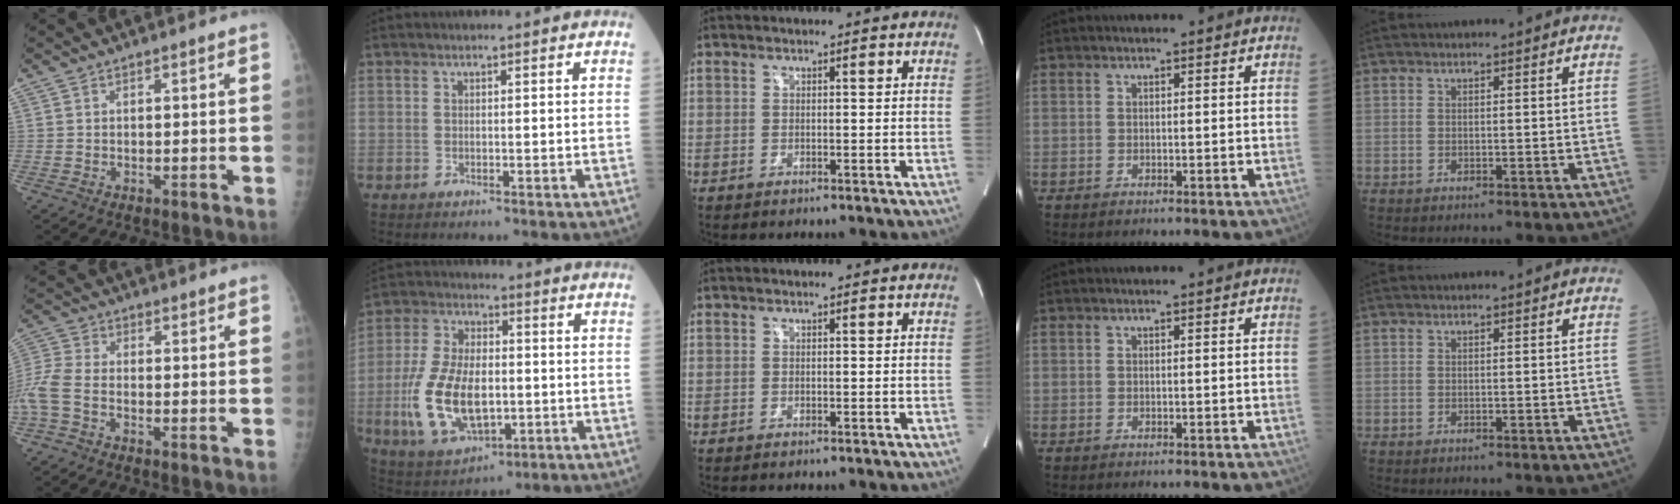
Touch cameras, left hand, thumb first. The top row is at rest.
{"thumb": {"total": 8.5, "force": [-2.8, 4.7, 6.5], "torque": [-0.166, 0.013, -0.065]}, "index": {"total": 14.4, "force": [-2.6, 7.7, 11.9], "torque": [-0.256, 0.002, -0.037]}}